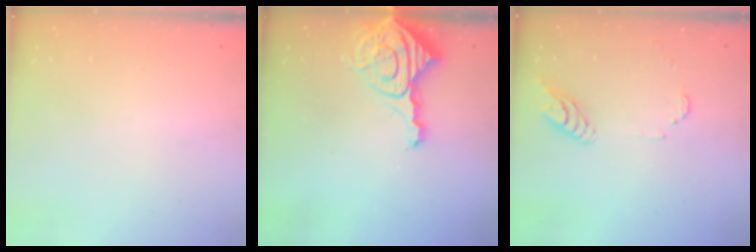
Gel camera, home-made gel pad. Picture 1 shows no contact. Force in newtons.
{"total": 11.0, "press": 10.9, "slide": 1.0}
{"total": 9.0, "press": 9.0, "slide": 0.7}